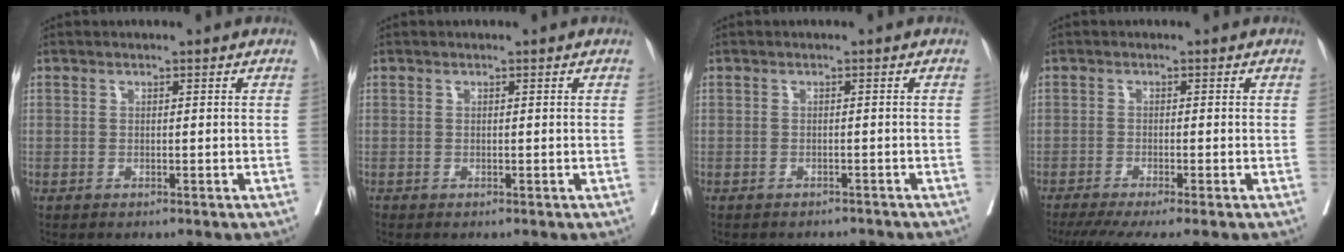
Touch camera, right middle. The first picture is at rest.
{"total": 0.0}
{"total": 3.6, "force": [-3.5, 0.9, 0.3], "torque": [0.001, -0.001, -0.041]}
{"total": 8.4, "force": [-6.9, -0.2, 4.9], "torque": [-0.056, -0.017, -0.106]}